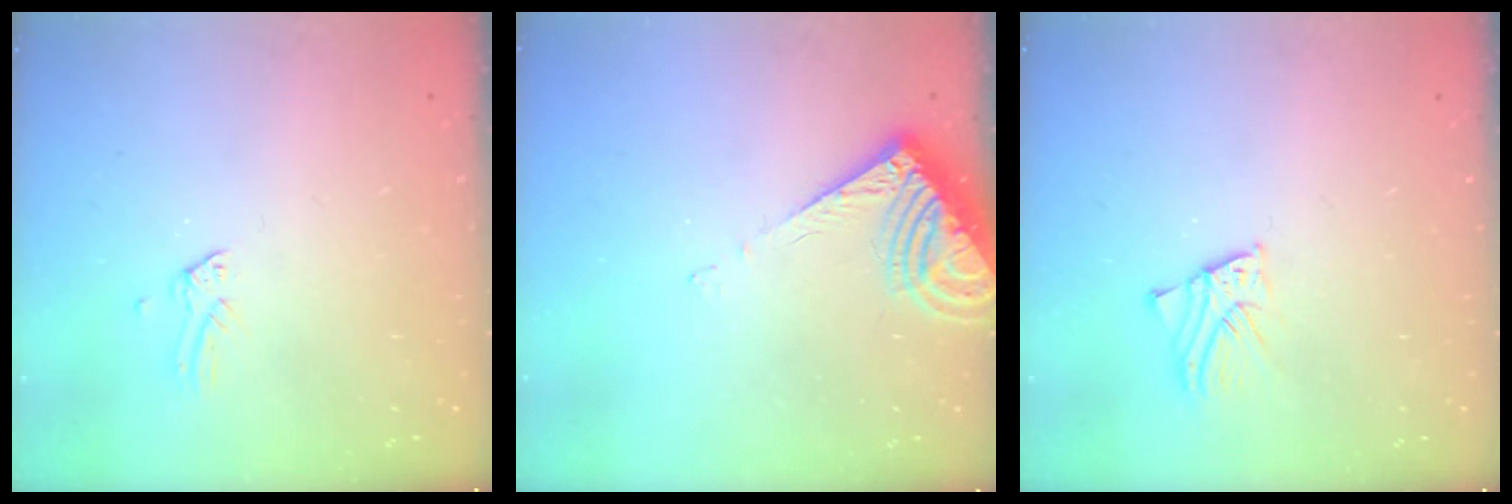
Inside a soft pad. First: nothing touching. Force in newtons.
{"total": 9.4, "press": 9.3, "slide": 0.8}
{"total": 2.6, "press": 2.6, "slide": 0.1}